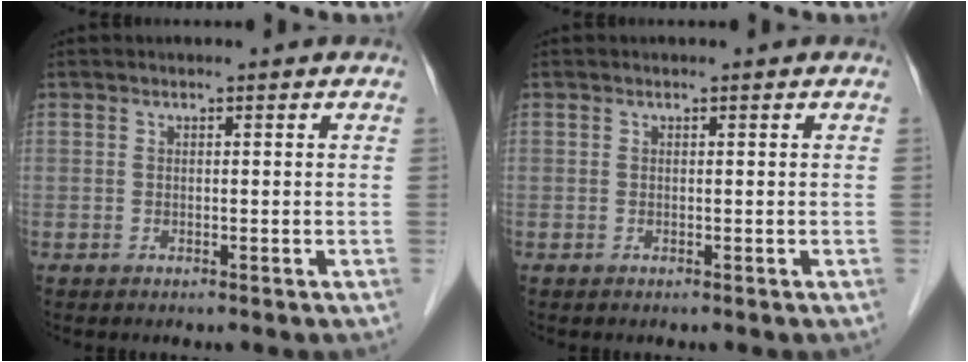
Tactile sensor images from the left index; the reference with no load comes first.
{"total": 0.0}